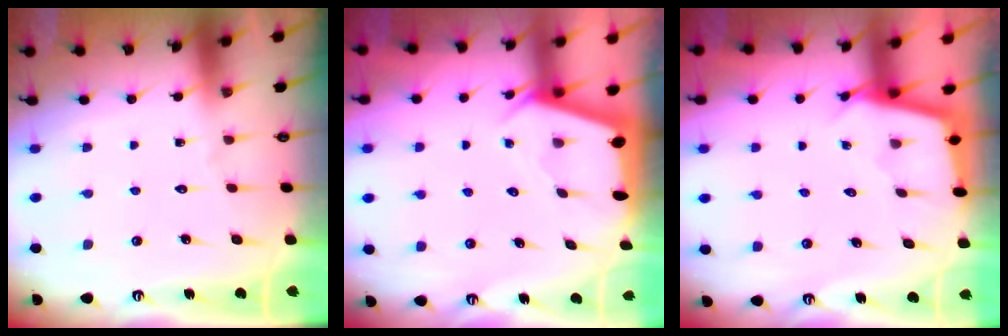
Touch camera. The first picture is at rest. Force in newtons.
{"total": 2.5, "press": 2.5, "slide": 0.3}
{"total": 2.3, "press": 2.3, "slide": 0.2}